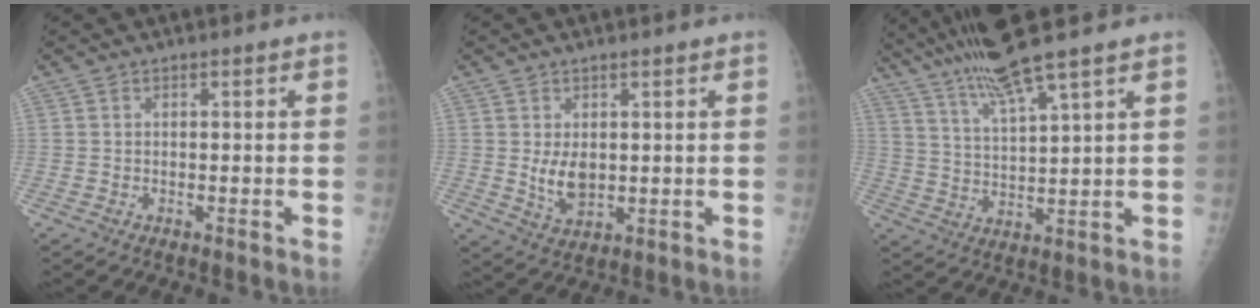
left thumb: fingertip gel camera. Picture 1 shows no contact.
{"total": 5.3, "force": [0.6, 3.2, 4.2], "torque": [-0.059, -0.015, 0.023]}
{"total": 10.9, "force": [8.2, -0.4, 7.2], "torque": [-0.131, -0.030, 0.157]}